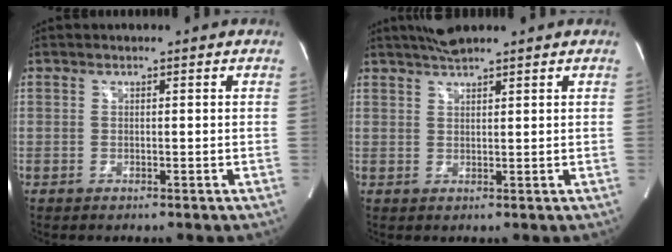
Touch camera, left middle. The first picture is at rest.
{"total": 4.0, "force": [3.5, 0.2, 2.0], "torque": [-0.039, 0.019, 0.064]}